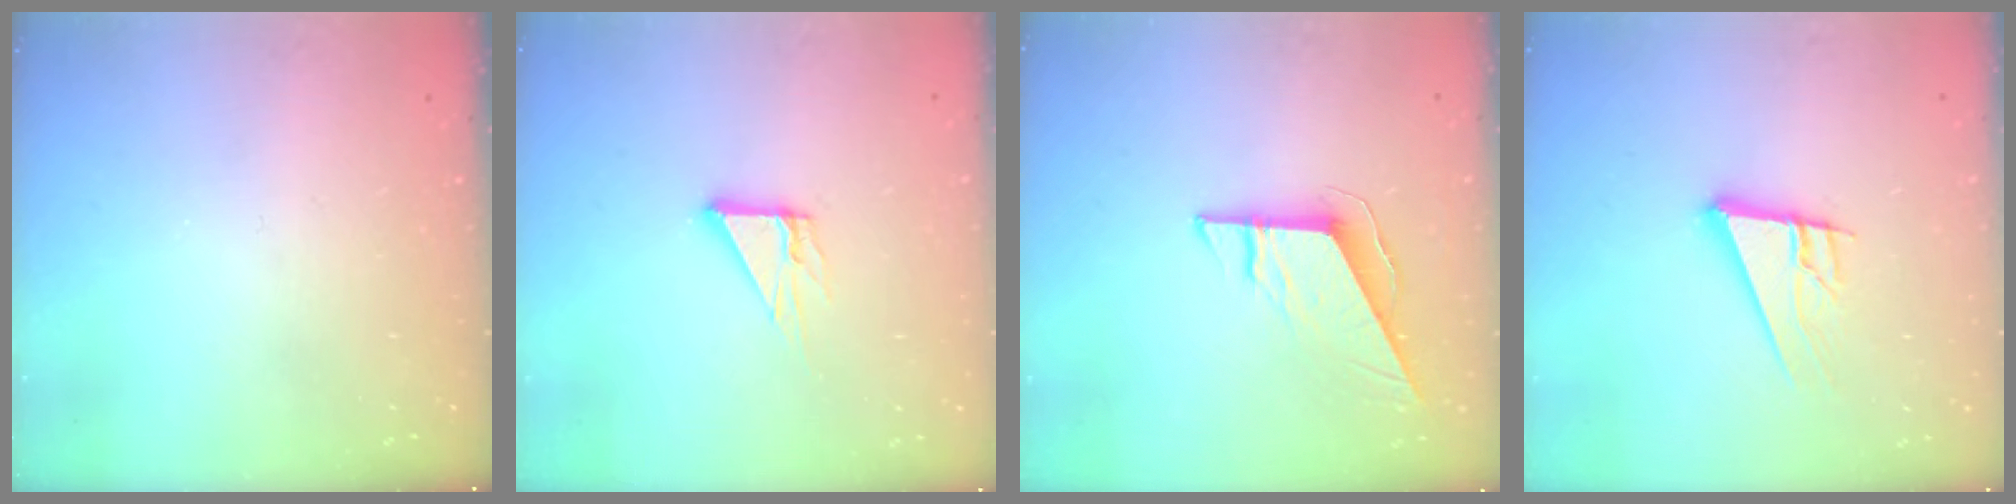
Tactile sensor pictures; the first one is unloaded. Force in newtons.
{"total": 5.5, "press": 5.5, "slide": 0.3}
{"total": 9.2, "press": 9.2, "slide": 0.4}
{"total": 13.1, "press": 12.7, "slide": 3.4}